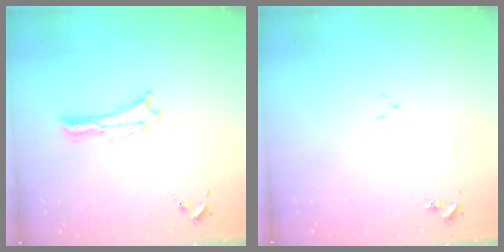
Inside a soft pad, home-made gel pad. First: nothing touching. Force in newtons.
{"total": 1.6, "press": 1.6, "slide": 0.2}